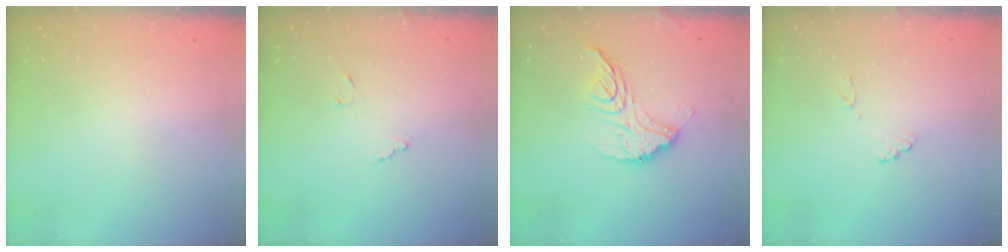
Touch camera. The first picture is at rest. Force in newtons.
{"total": 6.3, "press": 6.3, "slide": 0.4}
{"total": 13.8, "press": 13.8, "slide": 1.0}
{"total": 8.3, "press": 8.2, "slide": 0.7}